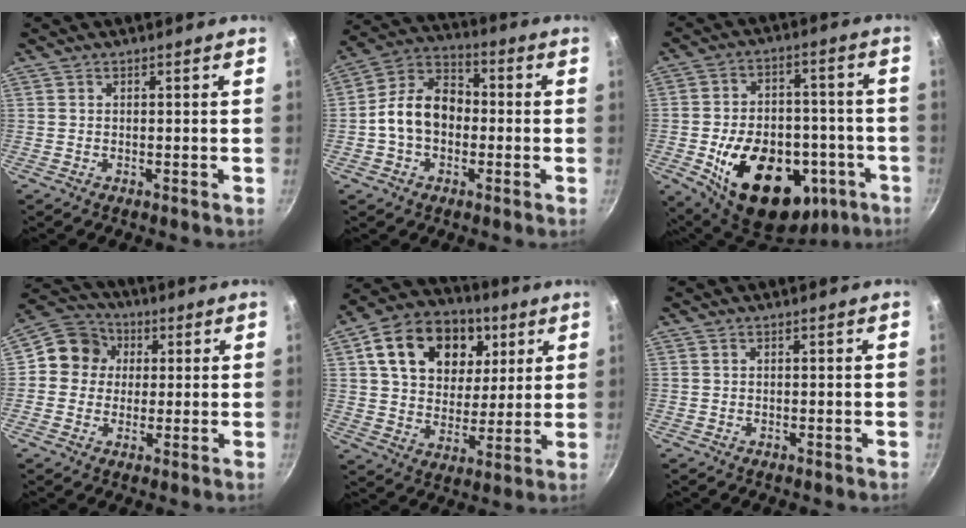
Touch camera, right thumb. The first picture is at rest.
{"total": 11.7, "force": [-1.3, 8.5, 7.9], "torque": [-0.104, 0.039, -0.043]}
{"total": 25.5, "force": [-9.0, 16.3, 17.3], "torque": [-0.233, 0.041, -0.113]}
{"total": 8.6, "force": [1.3, 8.0, 2.8], "torque": [-0.009, 0.014, -0.001]}
{"total": 20.0, "force": [7.3, 14.6, 11.5], "torque": [-0.173, -0.003, 0.115]}
{"total": 0.0}